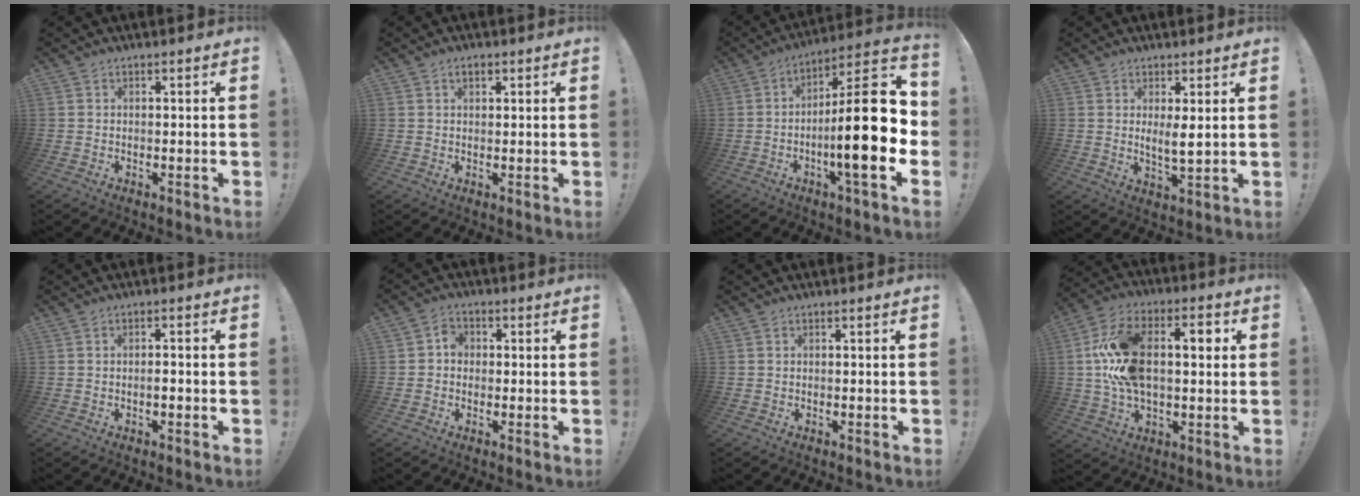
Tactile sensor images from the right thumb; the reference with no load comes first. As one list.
[{"total": 2.0, "force": [1.0, 1.2, 1.2], "torque": [-0.015, -0.001, 0.015]}, {"total": 22.9, "force": [-3.1, 4.4, 22.2], "torque": [-0.352, 0.010, -0.055]}, {"total": 4.4, "force": [1.8, 1.3, 3.7], "torque": [-0.049, -0.021, 0.027]}, {"total": 1.8, "force": [-0.9, 0.3, 1.5], "torque": [-0.026, 0.002, -0.016]}, {"total": 3.7, "force": [-0.6, 3.1, 2.0], "torque": [-0.029, 0.009, -0.013]}, {"total": 0.0}, {"total": 17.9, "force": [1.7, 10.6, 14.3], "torque": [-0.248, 0.019, 0.025]}]